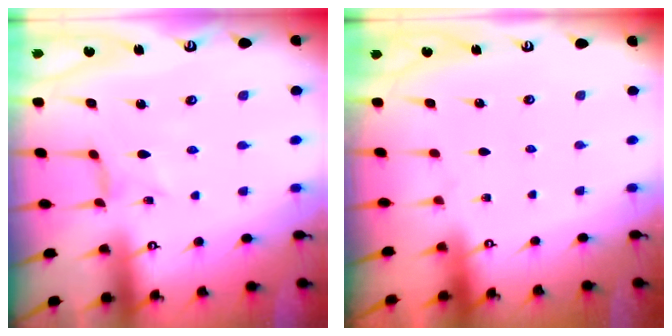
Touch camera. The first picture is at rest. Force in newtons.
{"total": 0.0}